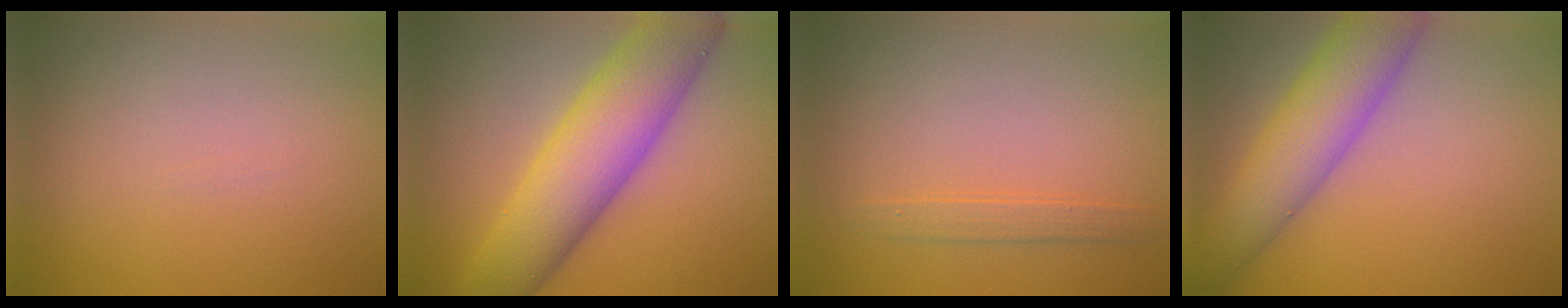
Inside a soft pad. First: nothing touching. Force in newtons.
{"total": 9.5, "press": 9.5, "slide": 0.3}
{"total": 1.5, "press": 1.5, "slide": 0.1}
{"total": 7.5, "press": 7.5, "slide": 0.3}